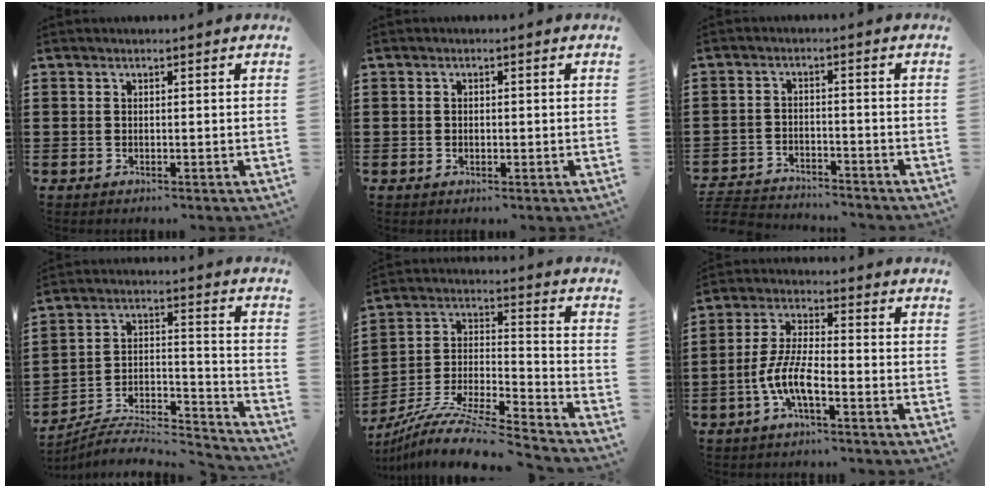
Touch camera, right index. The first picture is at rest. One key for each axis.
{"total": 0.6, "fx": -0.1, "fy": 0.4, "fz": 0.4, "tx": -0.009, "ty": 0.000, "tz": -0.002}
{"total": 4.0, "fx": -4.0, "fy": 0.3, "fz": 0.3, "tx": -0.022, "ty": -0.004, "tz": -0.089}
{"total": 6.3, "fx": -5.9, "fy": 1.5, "fz": 1.7, "tx": -0.028, "ty": -0.002, "tz": -0.117}
{"total": 10.2, "fx": -9.3, "fy": 0.5, "fz": 4.2, "tx": -0.075, "ty": 0.008, "tz": -0.187}
{"total": 7.4, "fx": -3.1, "fy": 1.9, "fz": 6.4, "tx": -0.153, "ty": -0.015, "tz": -0.064}